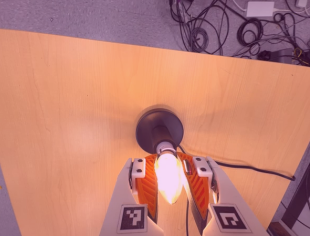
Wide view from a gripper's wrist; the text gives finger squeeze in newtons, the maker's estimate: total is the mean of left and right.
{"total": 26.5, "left": 24.8, "right": 28.3}